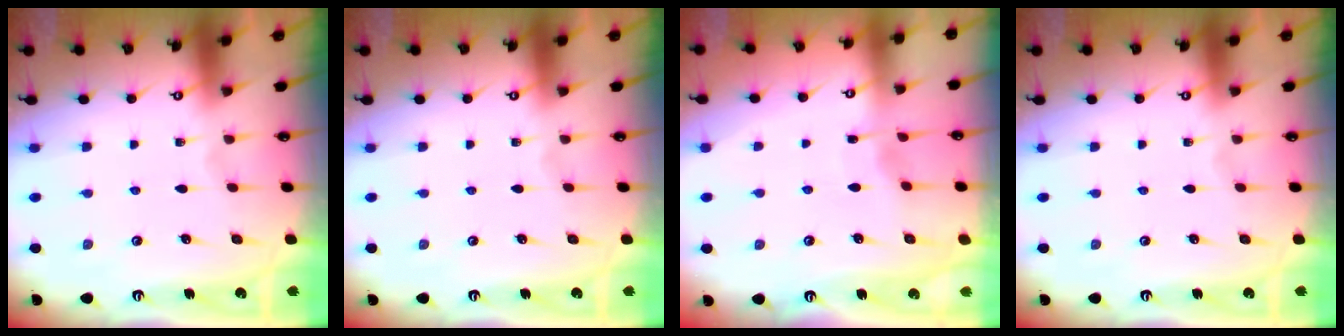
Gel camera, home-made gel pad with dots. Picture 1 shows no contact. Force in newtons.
{"total": 0.0}
{"total": 3.3, "press": 3.2, "slide": 0.5}
{"total": 0.0}